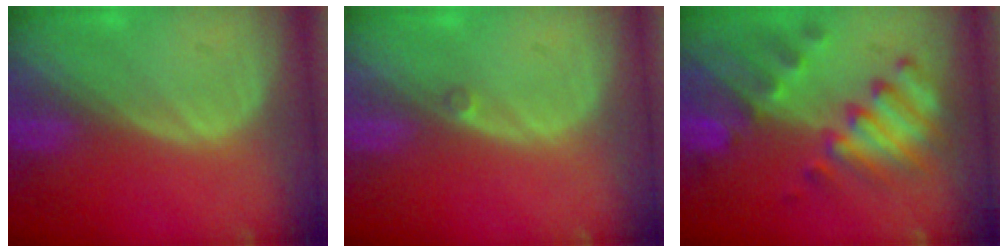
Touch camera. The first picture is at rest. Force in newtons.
{"total": 0.7, "press": 0.6, "slide": 0.3}
{"total": 10.2, "press": 8.9, "slide": 5.1}